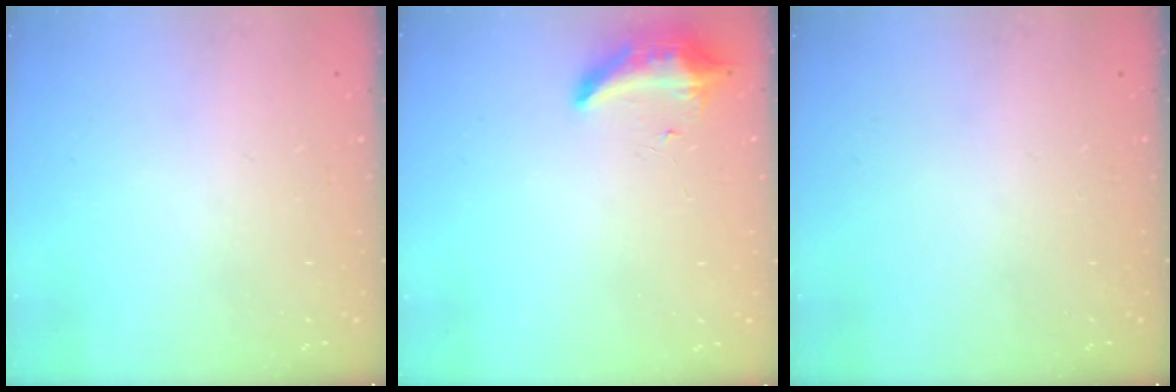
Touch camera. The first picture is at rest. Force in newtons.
{"total": 8.3, "press": 8.3, "slide": 0.1}
{"total": 0.0}